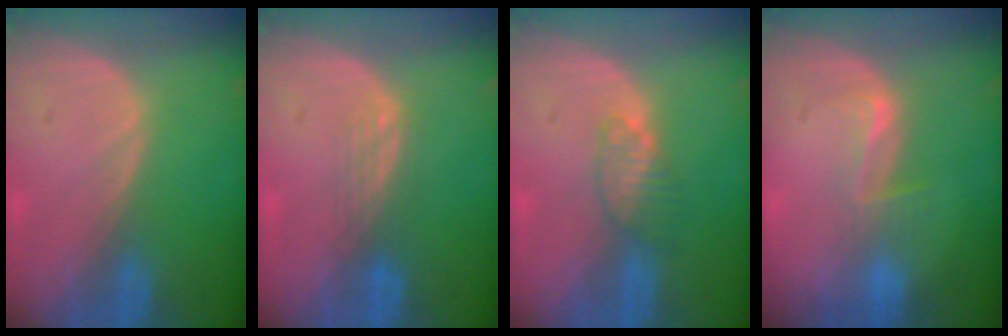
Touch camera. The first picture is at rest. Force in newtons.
{"total": 3.0, "press": 2.5, "slide": 1.7}
{"total": 3.4, "press": 3.2, "slide": 0.9}
{"total": 3.0, "press": 2.7, "slide": 1.5}